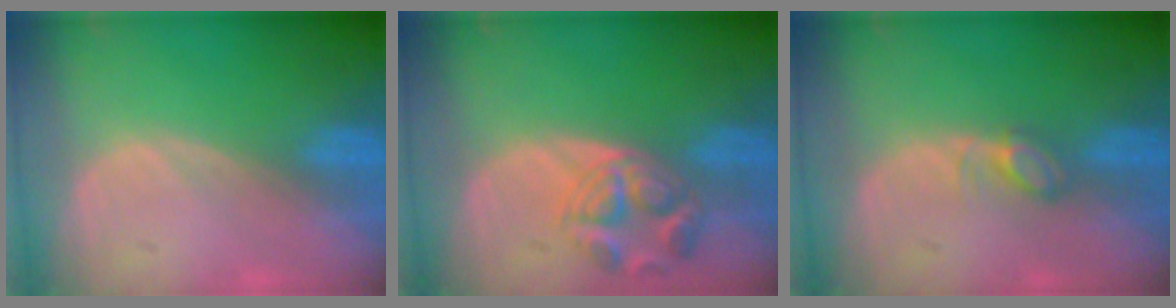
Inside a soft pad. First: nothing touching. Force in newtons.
{"total": 5.6, "press": 5.6, "slide": 0.2}
{"total": 2.5, "press": 2.4, "slide": 0.3}